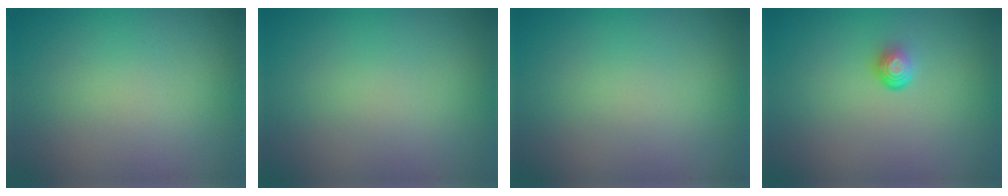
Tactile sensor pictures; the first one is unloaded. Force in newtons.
{"total": 0.0}
{"total": 0.0}
{"total": 1.7, "press": 1.1, "slide": 1.3}